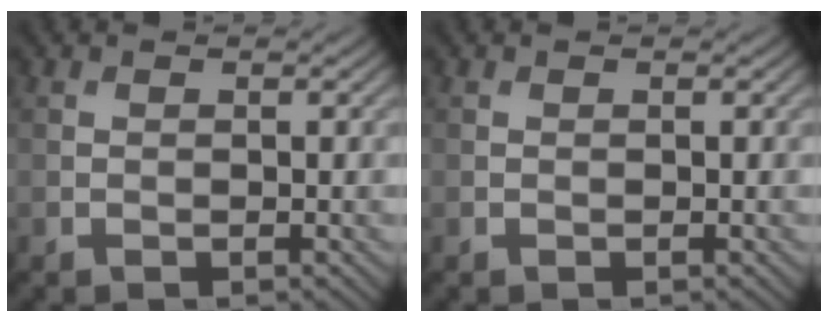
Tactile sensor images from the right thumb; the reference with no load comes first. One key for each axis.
{"total": 0.0}